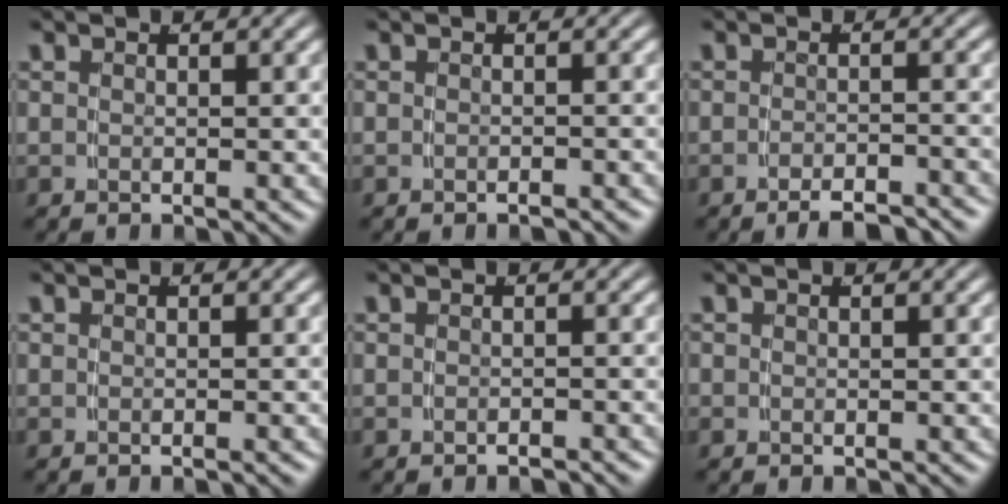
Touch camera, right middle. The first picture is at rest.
{"total": 0.9, "force": [-0.9, 0.0, 0.2], "torque": [-0.005, 0.004, -0.015]}
{"total": 3.8, "force": [-3.6, 0.2, 1.2], "torque": [-0.007, 0.001, -0.058]}
{"total": 0.6, "force": [-0.5, 0.2, 0.2], "torque": [-0.003, 0.003, -0.008]}
{"total": 1.2, "force": [-1.2, -0.1, 0.2], "torque": [-0.004, 0.002, -0.018]}
{"total": 0.0}